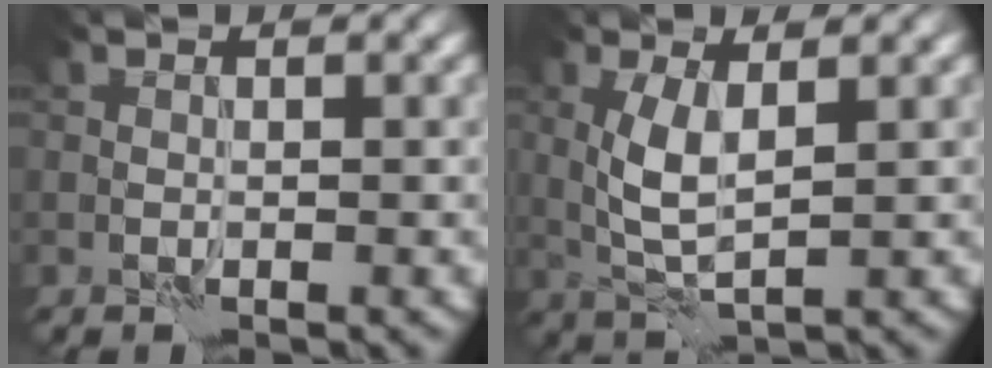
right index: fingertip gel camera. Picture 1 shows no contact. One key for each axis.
{"total": 3.7, "fx": 0.9, "fy": 1.2, "fz": 3.3, "tx": -0.077, "ty": -0.001, "tz": 0.021}